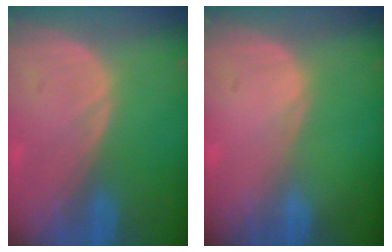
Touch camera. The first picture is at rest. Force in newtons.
{"total": 0.0}